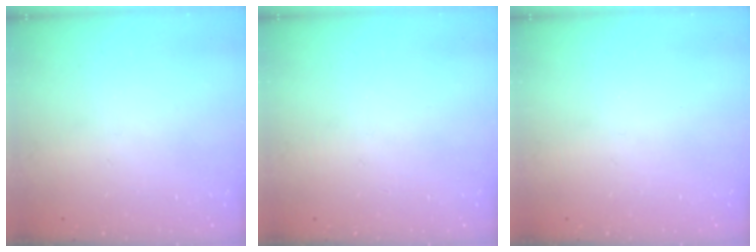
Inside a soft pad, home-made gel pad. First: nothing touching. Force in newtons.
{"total": 0.0}
{"total": 0.0}